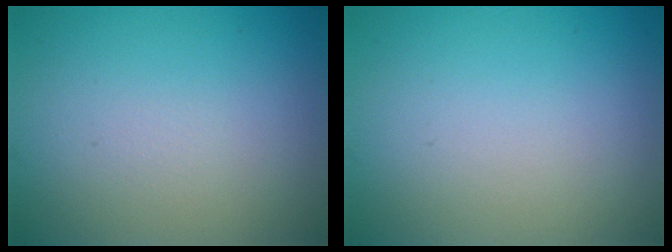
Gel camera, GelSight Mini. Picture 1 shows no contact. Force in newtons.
{"total": 0.0}